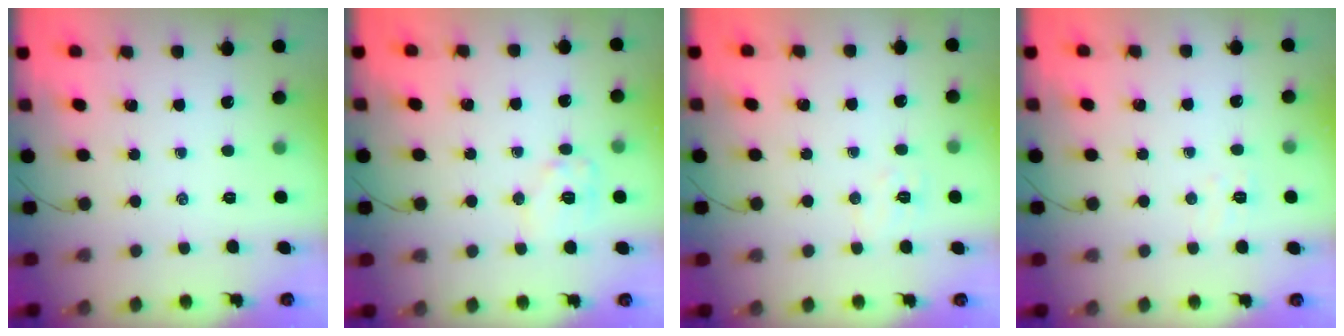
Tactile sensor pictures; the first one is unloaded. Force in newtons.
{"total": 9.0, "press": 9.0, "slide": 0.5}
{"total": 5.1, "press": 5.0, "slide": 1.0}
{"total": 3.8, "press": 3.6, "slide": 1.0}